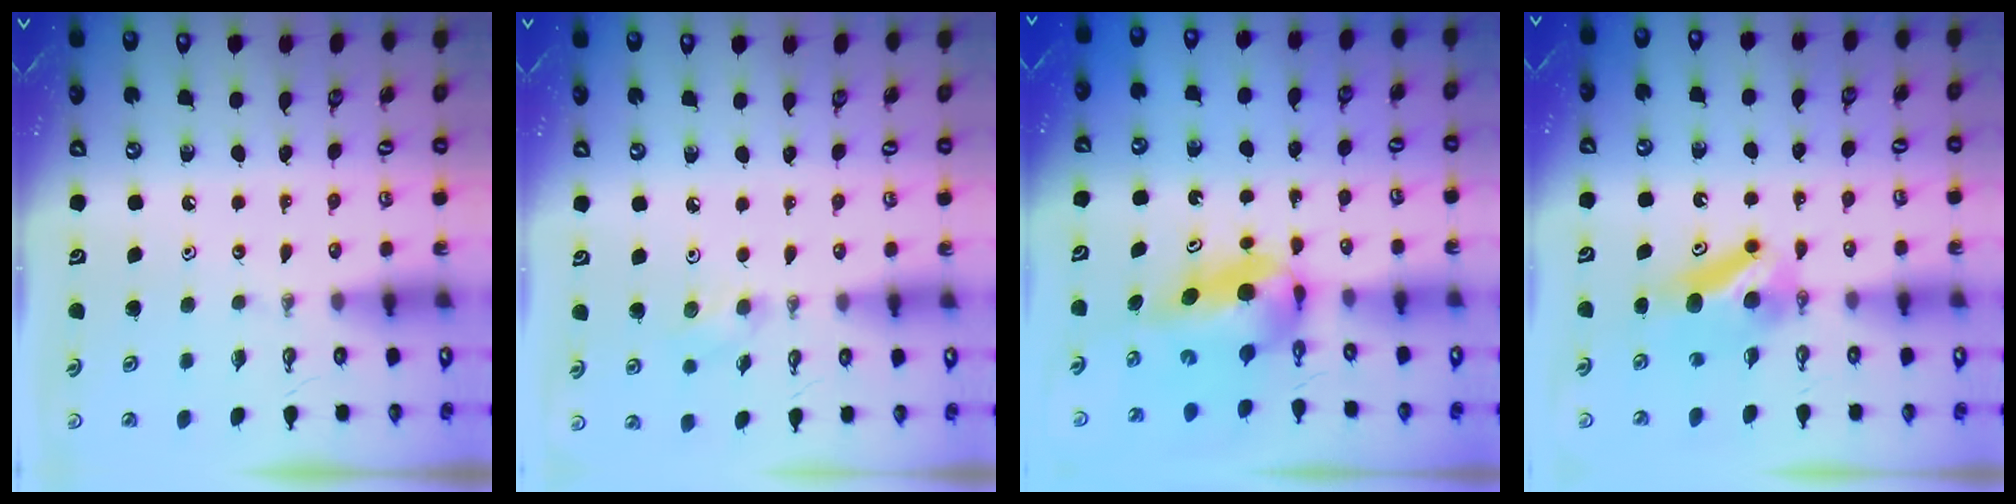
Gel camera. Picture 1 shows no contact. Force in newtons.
{"total": 6.1, "press": 5.8, "slide": 2.0}
{"total": 5.3, "press": 5.3, "slide": 0.7}
{"total": 7.3, "press": 6.8, "slide": 2.5}